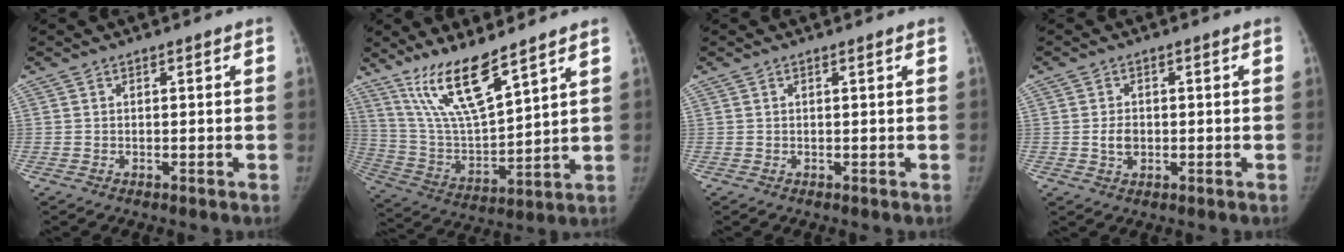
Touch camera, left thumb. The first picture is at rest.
{"total": 14.7, "force": [10.5, 2.8, 9.9], "torque": [-0.175, -0.063, 0.218]}
{"total": 0.5, "force": [0.3, -0.1, 0.4], "torque": [-0.015, 0.000, 0.009]}
{"total": 2.6, "force": [-0.1, 1.8, 1.8], "torque": [-0.027, 0.000, 0.000]}